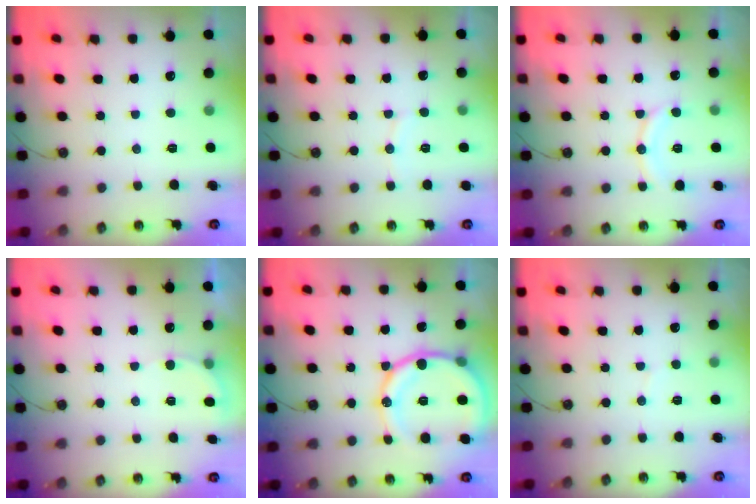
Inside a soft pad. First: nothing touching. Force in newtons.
{"total": 3.9, "press": 3.8, "slide": 0.6}
{"total": 8.8, "press": 8.7, "slide": 0.8}
{"total": 3.6, "press": 3.4, "slide": 0.9}
{"total": 17.4, "press": 17.0, "slide": 3.7}
{"total": 2.8, "press": 2.8, "slide": 0.2}